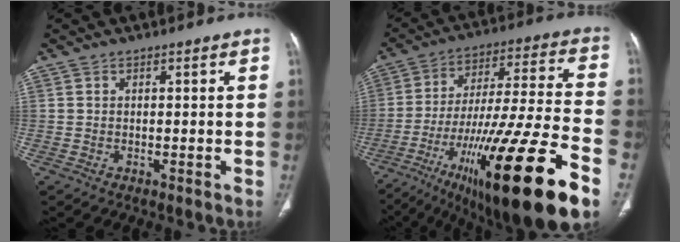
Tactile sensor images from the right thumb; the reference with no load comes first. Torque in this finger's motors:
{"motor_torque": [2.40, 2.61, 2.15, -0.63, 0.72]}